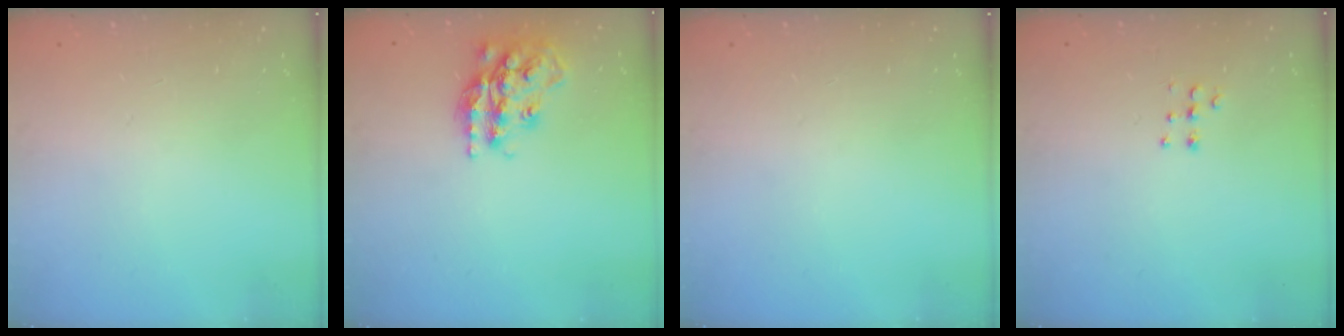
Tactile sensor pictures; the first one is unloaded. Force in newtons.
{"total": 18.6, "press": 18.5, "slide": 1.5}
{"total": 0.0}
{"total": 5.2, "press": 5.2, "slide": 0.2}